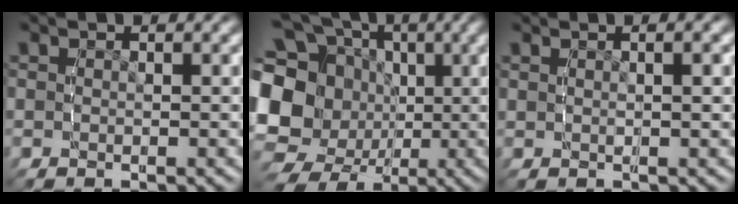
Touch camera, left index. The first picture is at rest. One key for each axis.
{"total": 15.4, "fx": 0.2, "fy": 13.3, "fz": 7.8, "tx": -0.167, "ty": -0.039, "tz": 0.007}
{"total": 1.3, "fx": 0.6, "fy": -0.3, "fz": 1.0, "tx": -0.013, "ty": 0.000, "tz": 0.019}